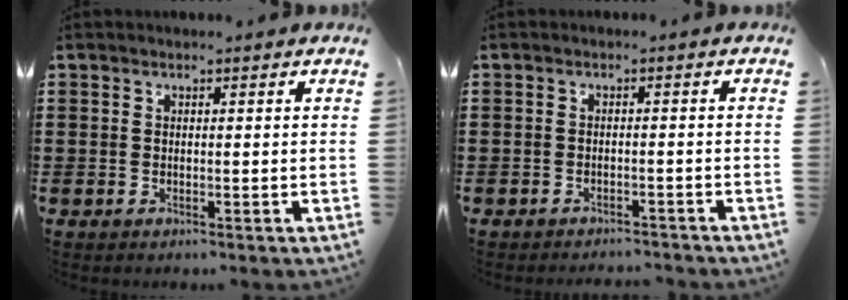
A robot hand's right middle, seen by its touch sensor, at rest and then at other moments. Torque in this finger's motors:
{"motor_torque": [0.80, -0.74, 0.06, 0.11]}